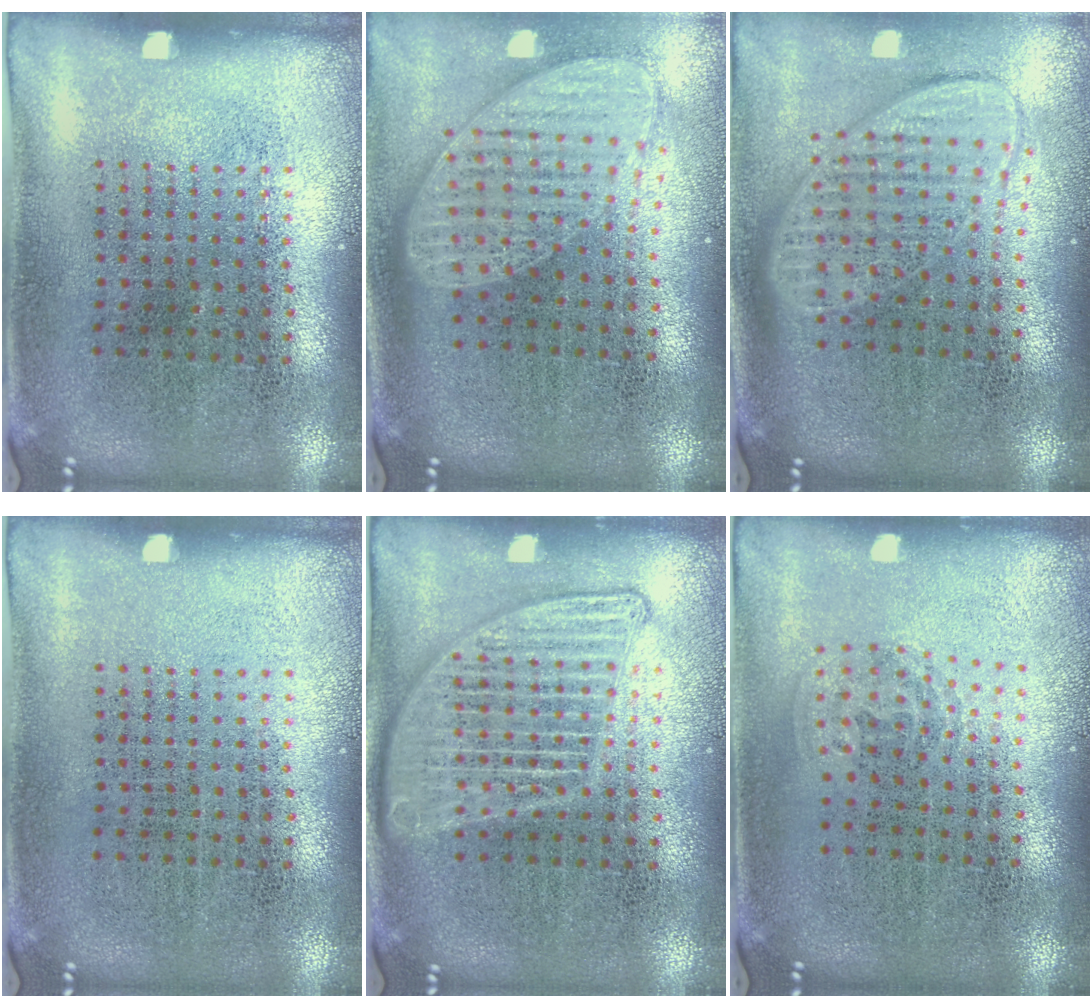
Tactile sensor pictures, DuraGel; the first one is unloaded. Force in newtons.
{"total": 1.7, "press": 1.3, "slide": 1.0}
{"total": 2.0, "press": 1.5, "slide": 1.2}
{"total": 0.0}
{"total": 2.9, "press": 2.9, "slide": 0.3}
{"total": 1.0, "press": 0.6, "slide": 0.7}